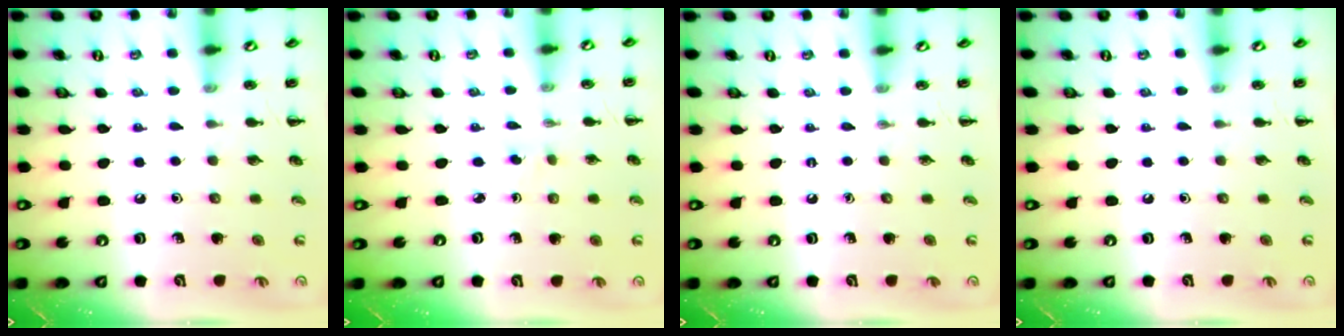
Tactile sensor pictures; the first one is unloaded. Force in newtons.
{"total": 0.9, "press": 0.7, "slide": 0.5}
{"total": 0.0}
{"total": 0.0}